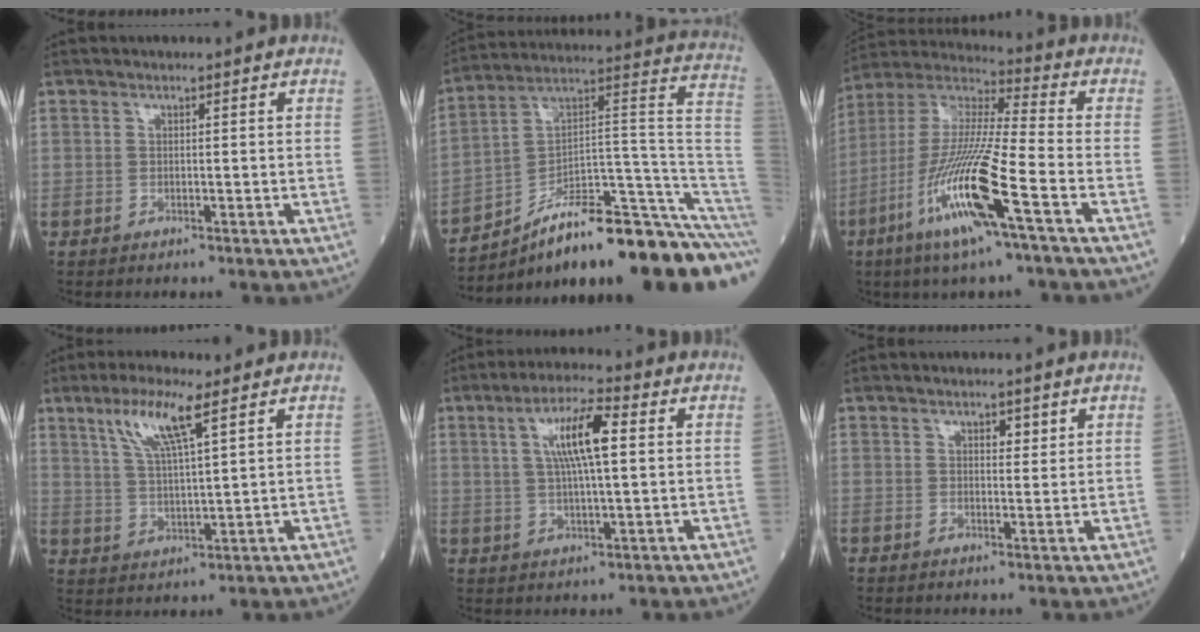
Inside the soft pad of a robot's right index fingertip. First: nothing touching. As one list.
[{"total": 22.3, "force": [-15.0, 2.0, 16.4], "torque": [-0.150, 0.060, -0.233]}, {"total": 17.3, "force": [-7.5, 0.5, 15.6], "torque": [-0.329, -0.025, -0.147]}, {"total": 8.2, "force": [4.7, 0.6, 6.6], "torque": [-0.136, 0.001, 0.094]}, {"total": 8.8, "force": [2.3, 1.2, 8.4], "torque": [-0.158, 0.012, 0.040]}, {"total": 1.9, "force": [1.2, 0.8, 1.2], "torque": [-0.015, -0.001, 0.017]}]